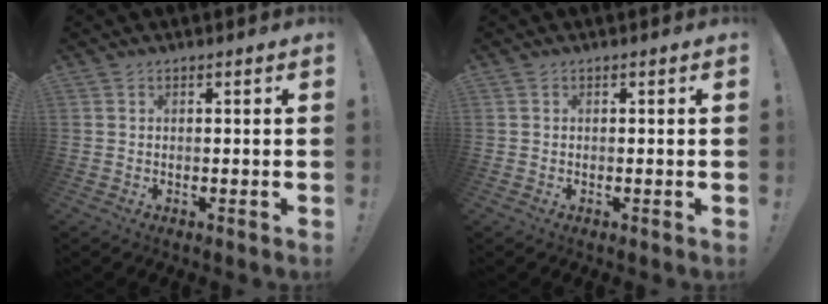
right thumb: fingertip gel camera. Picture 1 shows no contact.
{"total": 0.0}